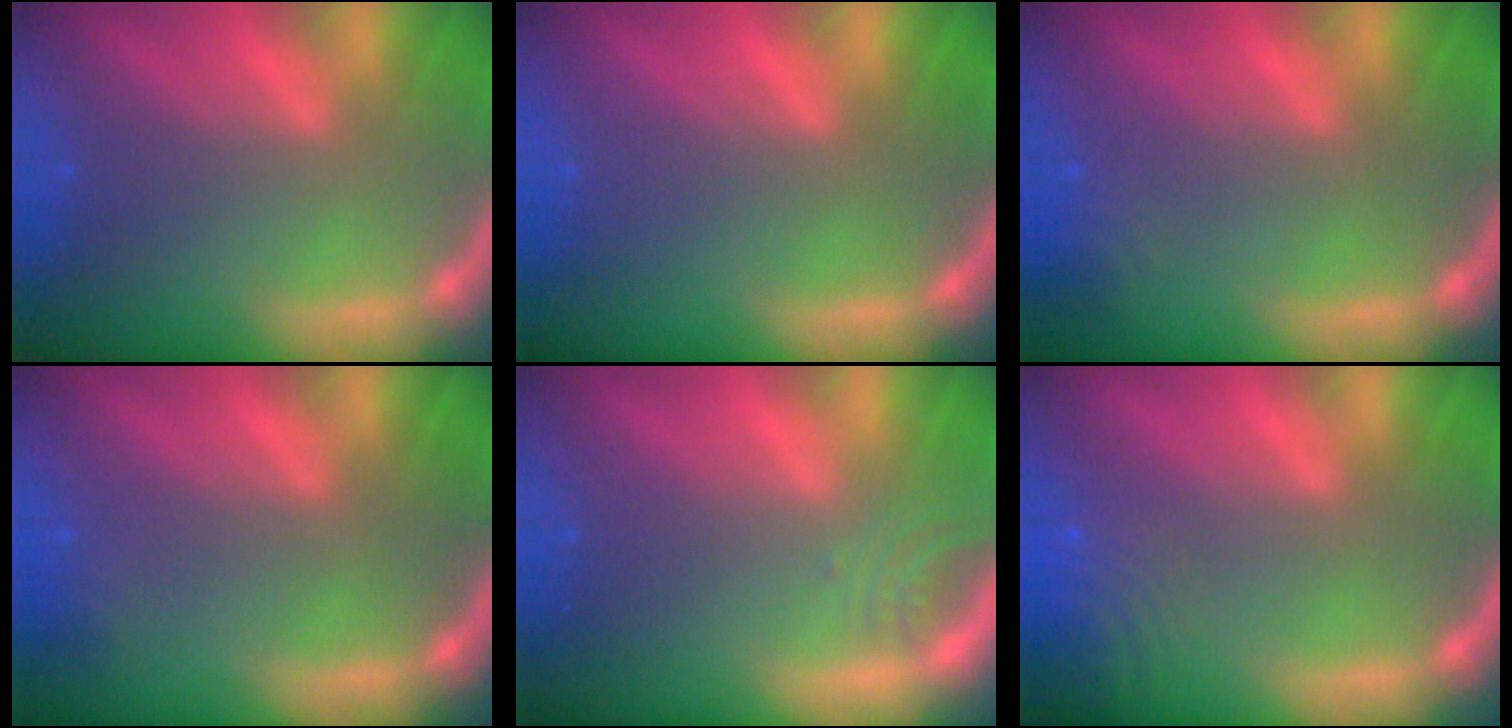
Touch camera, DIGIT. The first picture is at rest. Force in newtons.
{"total": 0.0}
{"total": 1.9}
{"total": 0.9}
{"total": 1.4}
{"total": 6.5}